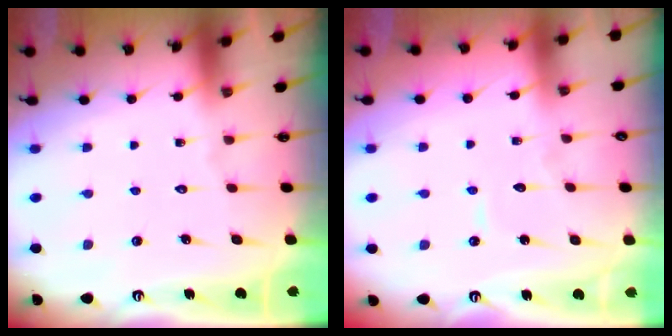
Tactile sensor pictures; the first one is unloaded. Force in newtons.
{"total": 4.9, "press": 4.8, "slide": 0.3}